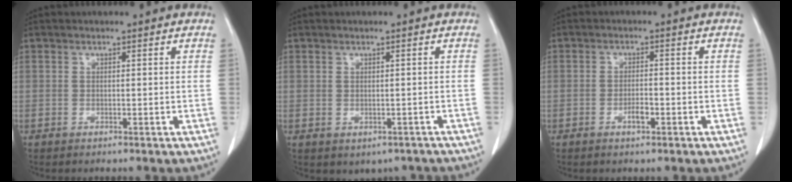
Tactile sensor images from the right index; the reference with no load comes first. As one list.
[{"total": 3.3, "force": [-2.1, 2.3, 0.9], "torque": [-0.004, 0.010, -0.022]}, {"total": 2.4, "force": [-0.8, 0.6, 2.1], "torque": [-0.039, 0.000, -0.012]}]